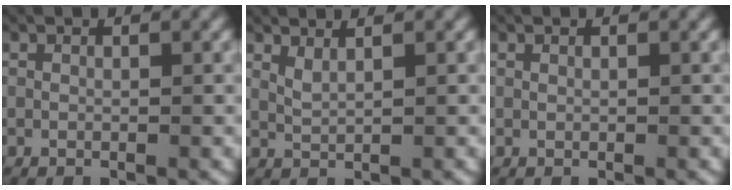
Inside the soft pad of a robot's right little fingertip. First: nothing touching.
{"total": 1.6, "force": [1.2, 0.4, 1.0], "torque": [-0.023, -0.002, 0.027]}
{"total": 0.0}